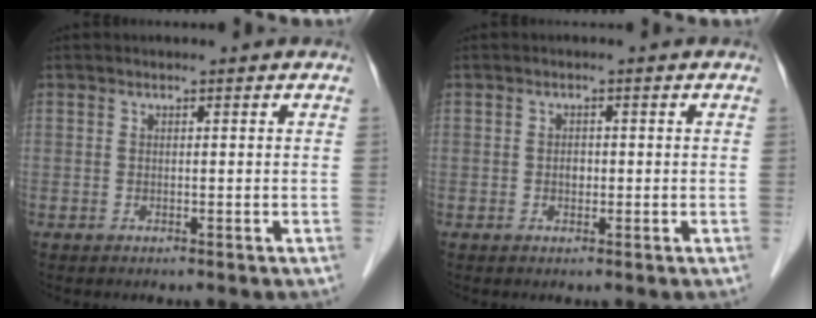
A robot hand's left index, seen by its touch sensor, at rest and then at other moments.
{"total": 1.2, "force": [-0.2, 0.8, 0.8], "torque": [-0.014, 0.002, -0.002]}